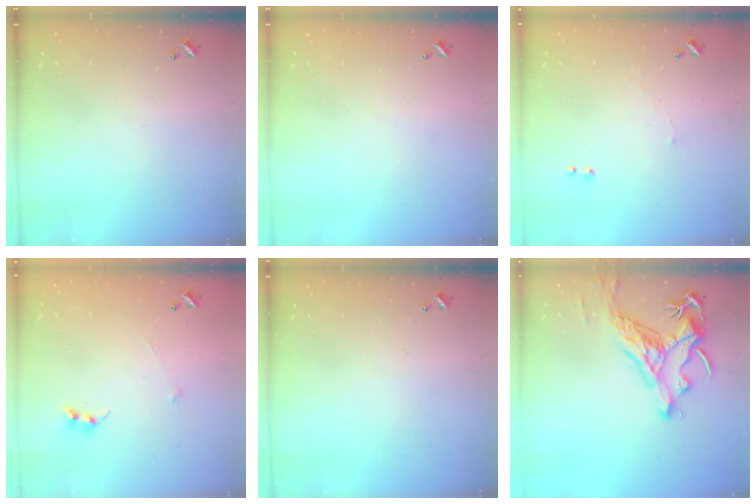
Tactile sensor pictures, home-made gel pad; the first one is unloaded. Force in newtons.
{"total": 0.0}
{"total": 1.2, "press": 1.0, "slide": 0.6}
{"total": 4.1, "press": 4.1, "slide": 0.2}
{"total": 0.0}
{"total": 8.1, "press": 8.0, "slide": 1.4}